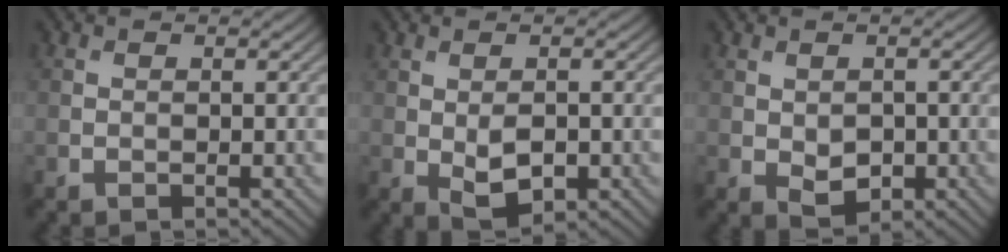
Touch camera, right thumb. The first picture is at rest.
{"total": 3.9, "force": [-0.6, 2.0, 3.3], "torque": [-0.065, -0.007, -0.005]}
{"total": 3.1, "force": [-0.6, 2.1, 2.3], "torque": [-0.044, -0.010, -0.004]}